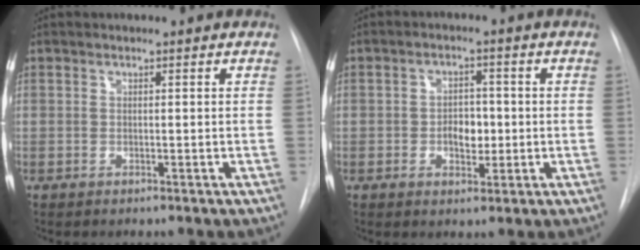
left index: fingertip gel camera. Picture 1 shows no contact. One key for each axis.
{"total": 4.1, "fx": -0.5, "fy": 2.7, "fz": 3.1, "tx": -0.044, "ty": 0.006, "tz": -0.004}